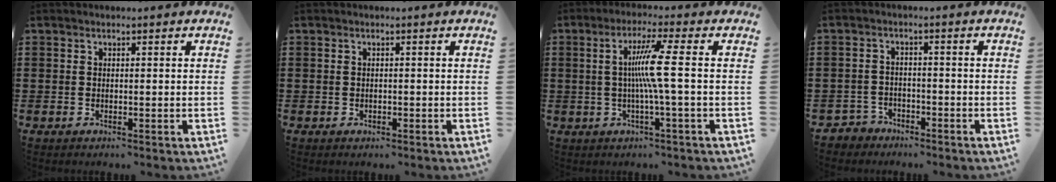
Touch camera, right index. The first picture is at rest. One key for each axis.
{"total": 0.0}
{"total": 7.1, "fx": 0.0, "fy": -0.9, "fz": 7.1, "tx": -0.140, "ty": -0.006, "tz": -0.012}
{"total": 2.5, "fx": -2.2, "fy": 1.0, "fz": -0.1, "tx": -0.007, "ty": 0.003, "tz": -0.050}